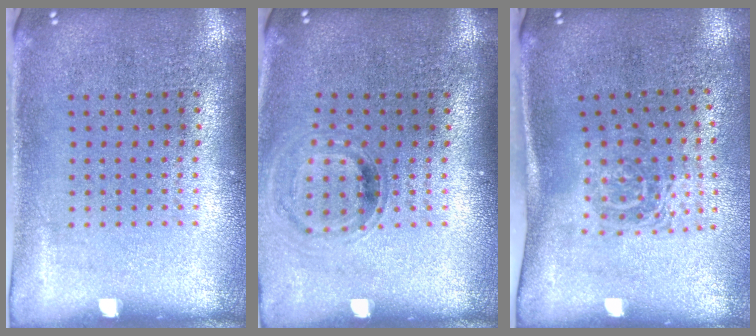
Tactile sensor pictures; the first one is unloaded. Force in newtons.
{"total": 0.8, "press": 0.8, "slide": 0.1}
{"total": 1.7, "press": 1.1, "slide": 1.3}